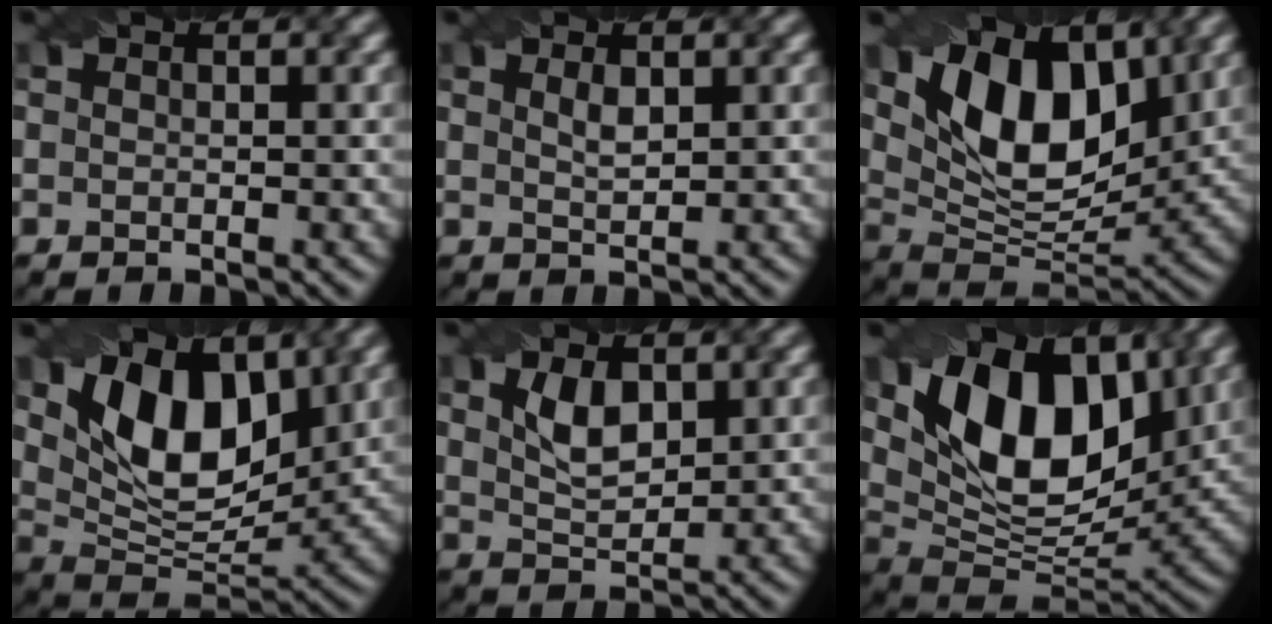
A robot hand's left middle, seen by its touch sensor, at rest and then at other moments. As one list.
[{"total": 1.2, "force": [0.7, 0.4, 1.0], "torque": [-0.021, 0.000, 0.014]}, {"total": 10.9, "force": [4.3, 6.1, 7.9], "torque": [-0.150, -0.005, 0.077]}, {"total": 9.8, "force": [3.7, 5.6, 7.1], "torque": [-0.134, -0.007, 0.064]}, {"total": 3.4, "force": [1.4, 1.8, 2.5], "torque": [-0.053, 0.000, 0.031]}, {"total": 12.9, "force": [4.5, 7.3, 9.7], "torque": [-0.163, 0.003, 0.077]}]